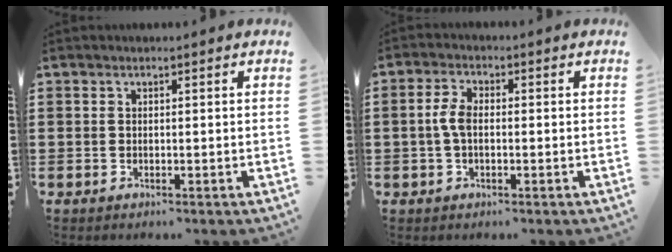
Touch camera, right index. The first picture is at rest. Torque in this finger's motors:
{"motor_torque": [0.75, -0.37, 0.44, 0.14]}